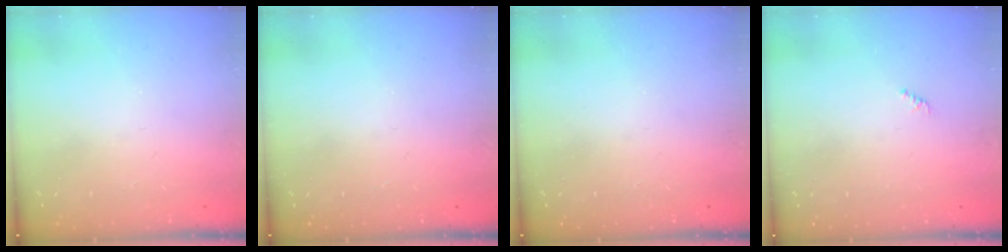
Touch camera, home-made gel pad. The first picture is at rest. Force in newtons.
{"total": 0.0}
{"total": 0.0}
{"total": 0.7, "press": 0.7, "slide": 0.3}